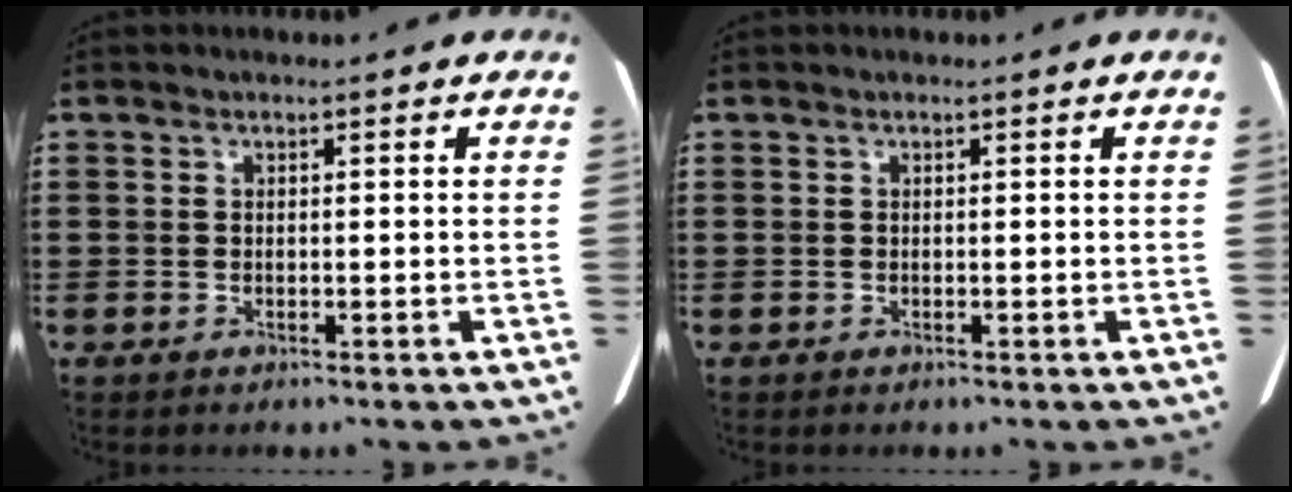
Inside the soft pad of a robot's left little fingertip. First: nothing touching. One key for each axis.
{"total": 0.0}